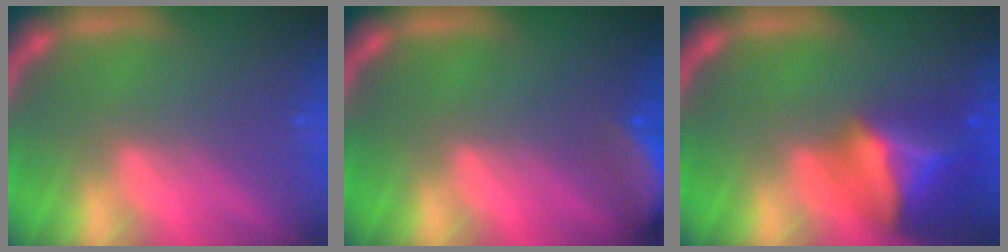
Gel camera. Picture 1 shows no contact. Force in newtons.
{"total": 6.0}
{"total": 7.5}